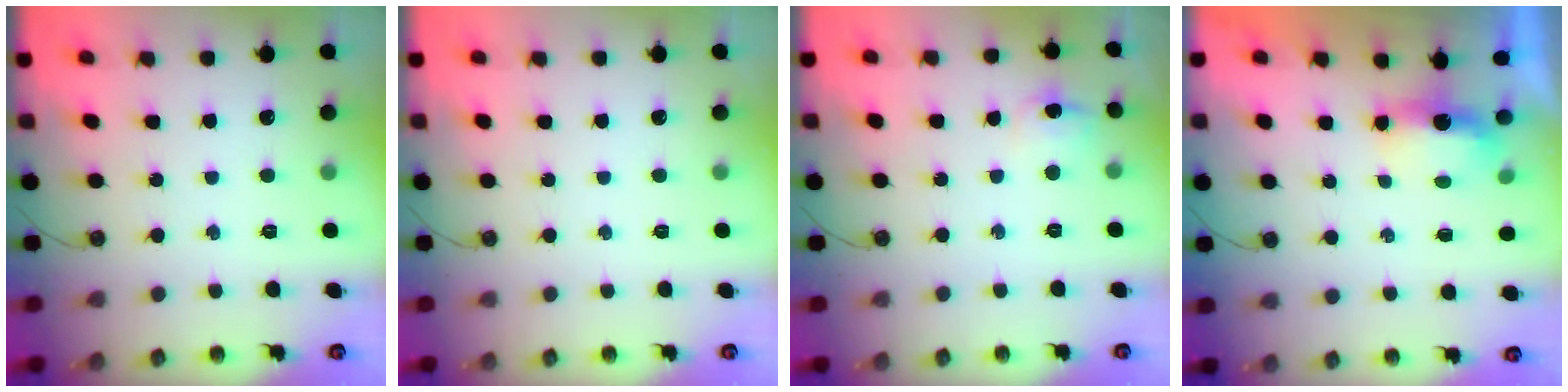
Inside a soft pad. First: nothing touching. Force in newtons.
{"total": 0.0}
{"total": 6.6, "press": 6.6, "slide": 0.7}
{"total": 5.0, "press": 4.9, "slide": 0.6}